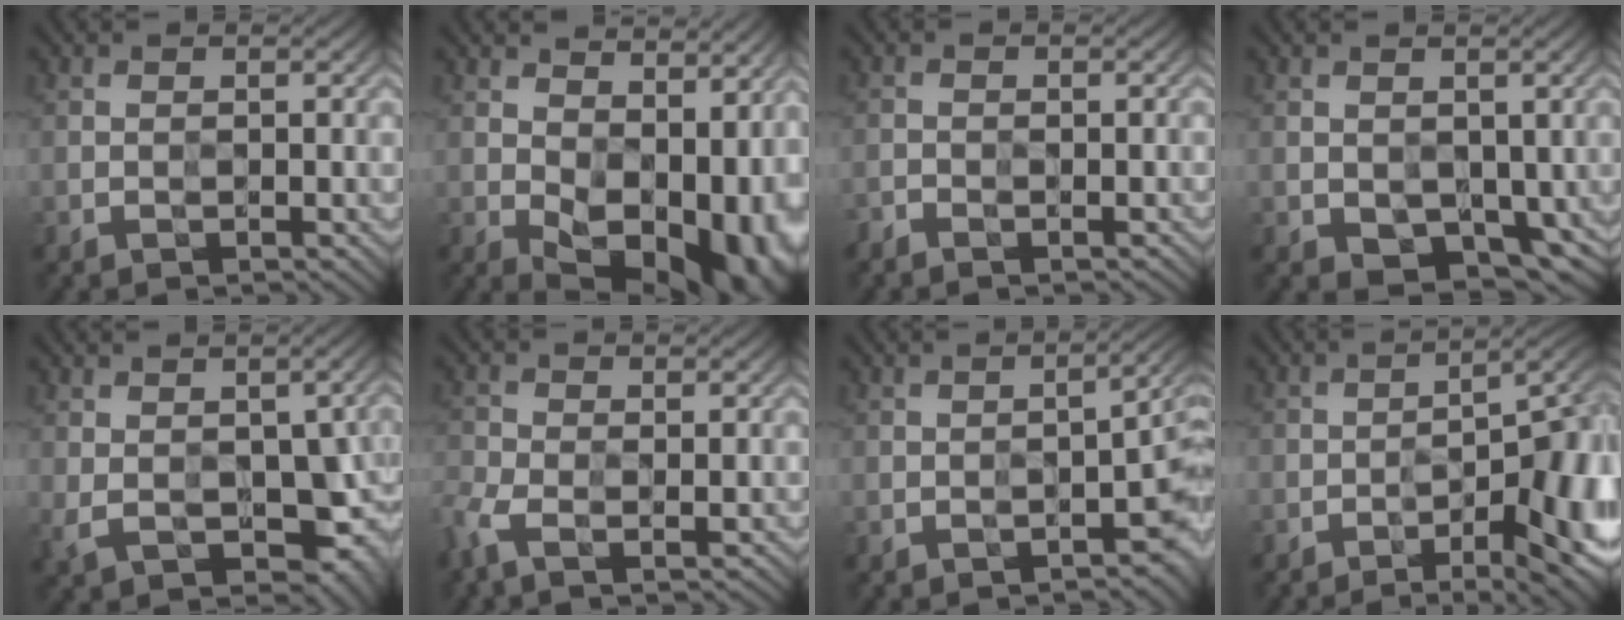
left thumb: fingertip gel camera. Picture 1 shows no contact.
{"total": 15.3, "force": [0.2, 9.6, 12.0], "torque": [-0.159, -0.032, 0.051]}
{"total": 1.4, "force": [-1.3, 0.3, 0.4], "torque": [-0.008, -0.005, -0.026]}
{"total": 5.0, "force": [-0.4, 3.4, 3.7], "torque": [-0.072, -0.021, 0.001]}
{"total": 11.7, "force": [-2.6, 6.9, 9.1], "torque": [-0.162, -0.036, -0.024]}
{"total": 4.6, "force": [-3.1, 1.8, 2.9], "torque": [-0.064, -0.011, -0.069]}
{"total": 4.6, "force": [-2.0, 1.2, 4.0], "torque": [-0.049, 0.005, -0.023]}
{"total": 11.8, "force": [-5.9, 4.3, 9.3], "torque": [-0.103, -0.003, -0.079]}